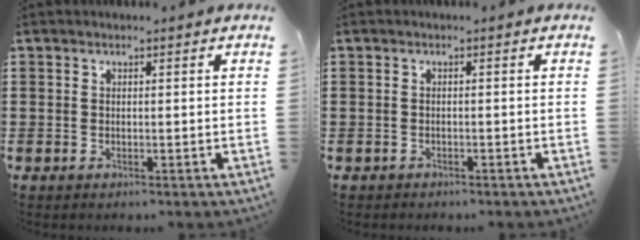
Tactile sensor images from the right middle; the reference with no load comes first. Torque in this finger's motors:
{"motor_torque": [-0.39, 0.40, -0.03, -0.01]}